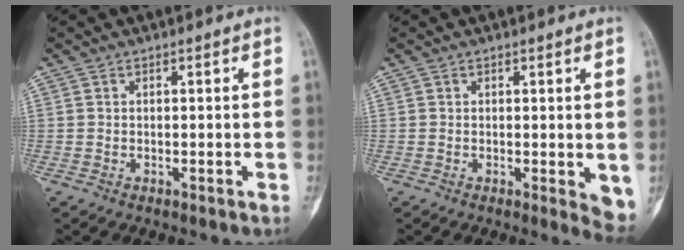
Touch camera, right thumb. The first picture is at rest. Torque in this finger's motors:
{"motor_torque": [1.08, 0.63, 0.69, -0.12, 0.08]}